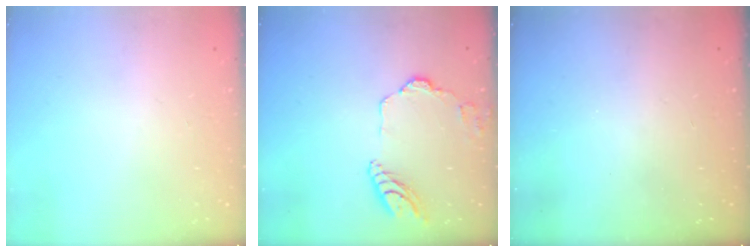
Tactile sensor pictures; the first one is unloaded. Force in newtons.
{"total": 12.1, "press": 12.0, "slide": 1.5}
{"total": 0.0}